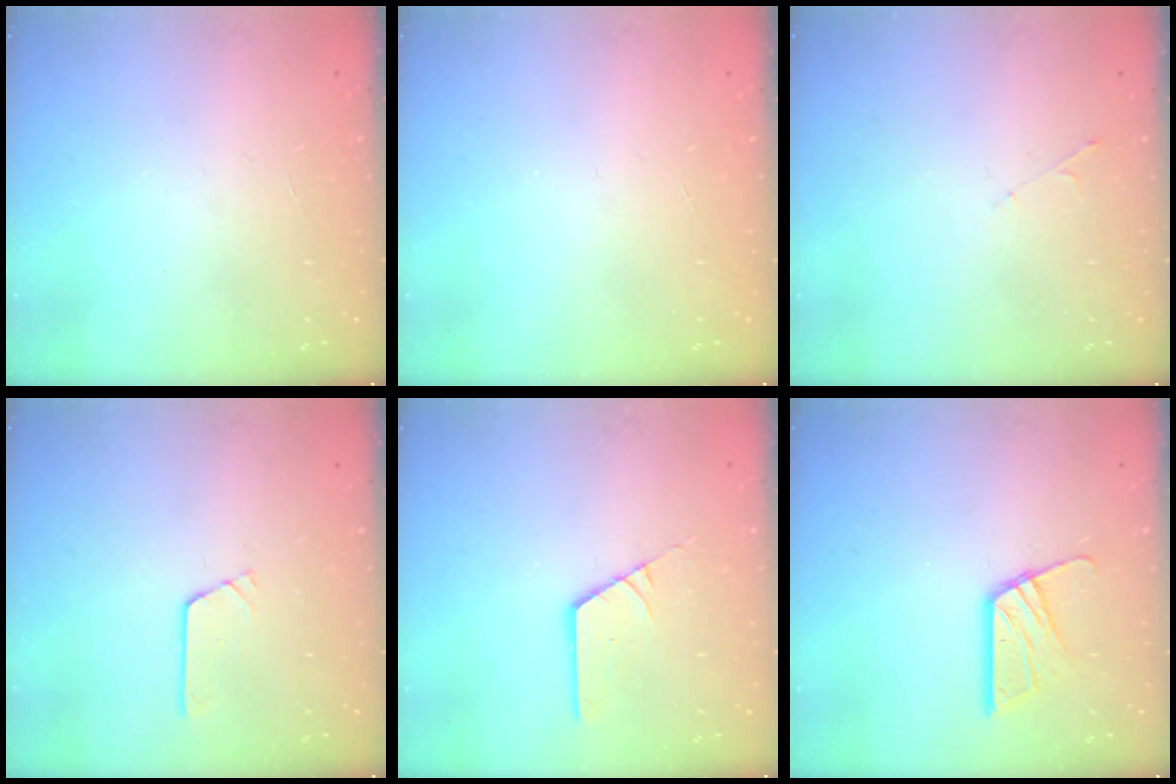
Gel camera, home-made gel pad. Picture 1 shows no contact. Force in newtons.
{"total": 0.0}
{"total": 3.0, "press": 3.0, "slide": 0.5}
{"total": 2.6, "press": 2.6, "slide": 0.2}
{"total": 2.5, "press": 2.5, "slide": 0.2}
{"total": 11.5, "press": 11.5, "slide": 1.2}